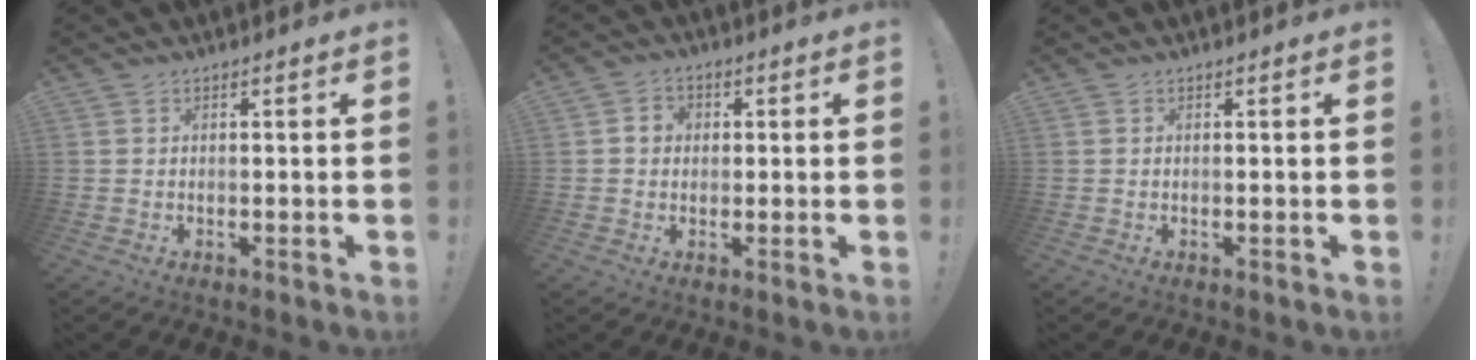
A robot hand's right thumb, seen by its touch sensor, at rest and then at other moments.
{"total": 3.7, "force": [0.2, 3.4, 1.6], "torque": [-0.020, 0.008, 0.003]}
{"total": 0.0}